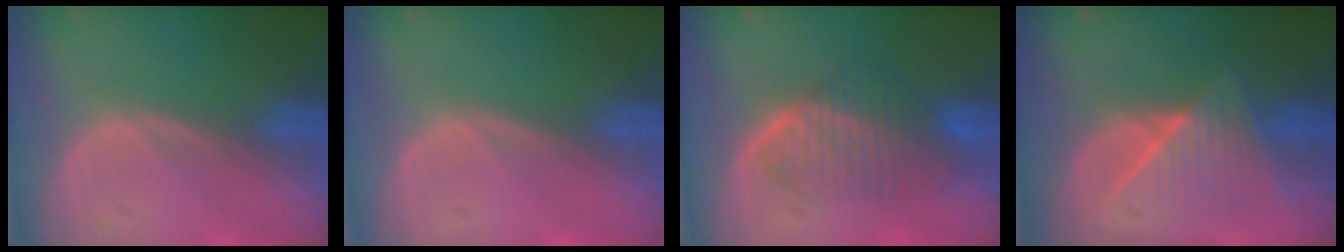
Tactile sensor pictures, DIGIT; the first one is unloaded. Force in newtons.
{"total": 0.0}
{"total": 6.7, "press": 6.5, "slide": 1.8}
{"total": 6.5, "press": 6.4, "slide": 1.0}